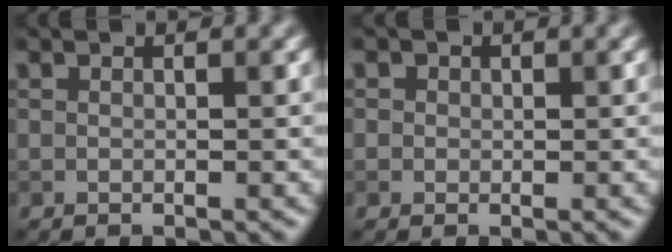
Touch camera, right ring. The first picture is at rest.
{"total": 1.0, "force": [0.3, 1.0, 0.3], "torque": [0.002, 0.001, -0.003]}